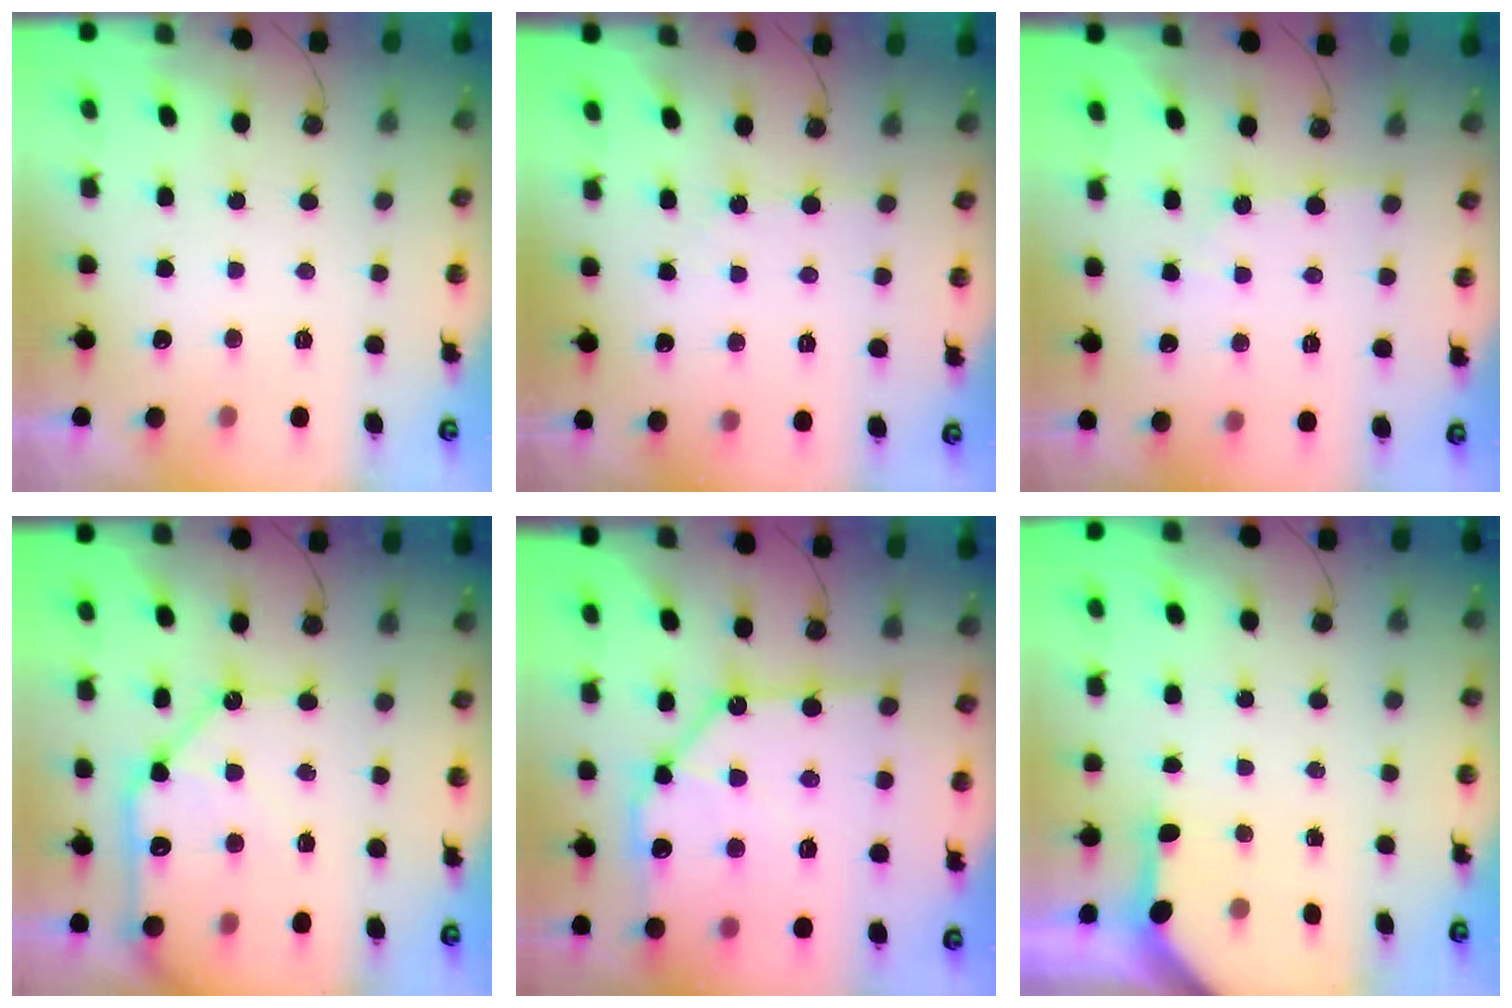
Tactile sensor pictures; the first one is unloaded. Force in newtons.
{"total": 2.5, "press": 2.5, "slide": 0.4}
{"total": 1.0, "press": 1.0, "slide": 0.2}
{"total": 17.7, "press": 17.5, "slide": 2.2}
{"total": 18.5, "press": 18.4, "slide": 2.2}
{"total": 3.2, "press": 3.2, "slide": 0.3}